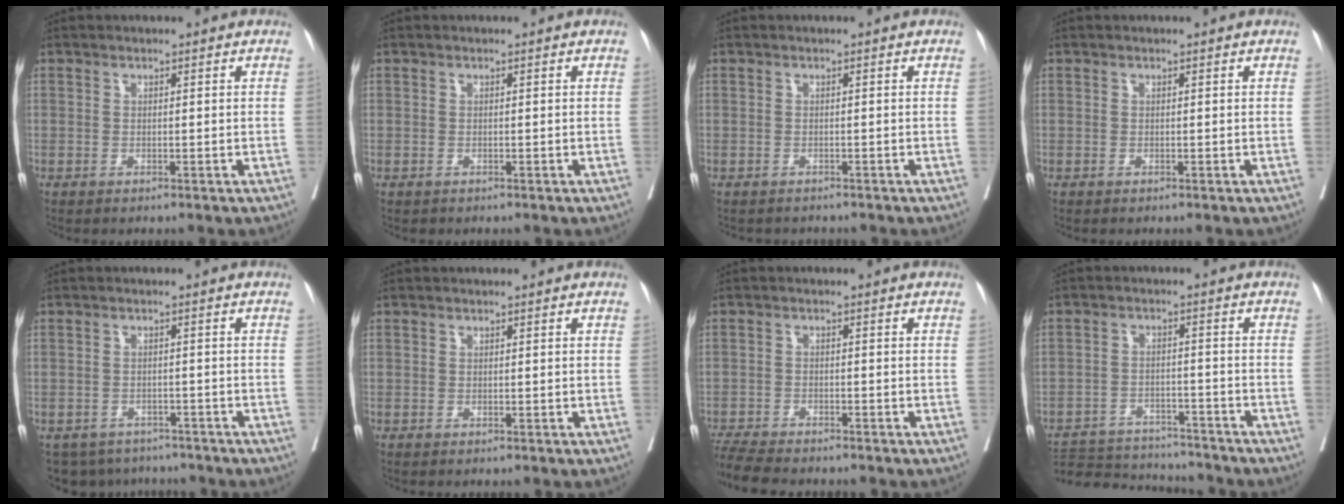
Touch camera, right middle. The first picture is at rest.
{"total": 0.0}
{"total": 2.4, "force": [-2.1, 1.1, 0.1], "torque": [-0.006, -0.002, -0.031]}
{"total": 0.0}
{"total": 5.6, "force": [-4.9, 2.6, 0.2], "torque": [0.003, 0.001, -0.067]}
{"total": 0.0}
{"total": 7.0, "force": [-6.5, 0.8, 2.5], "torque": [-0.042, -0.016, -0.110]}
{"total": 12.8, "force": [-12.1, 3.3, 2.4], "torque": [-0.041, 0.007, -0.174]}